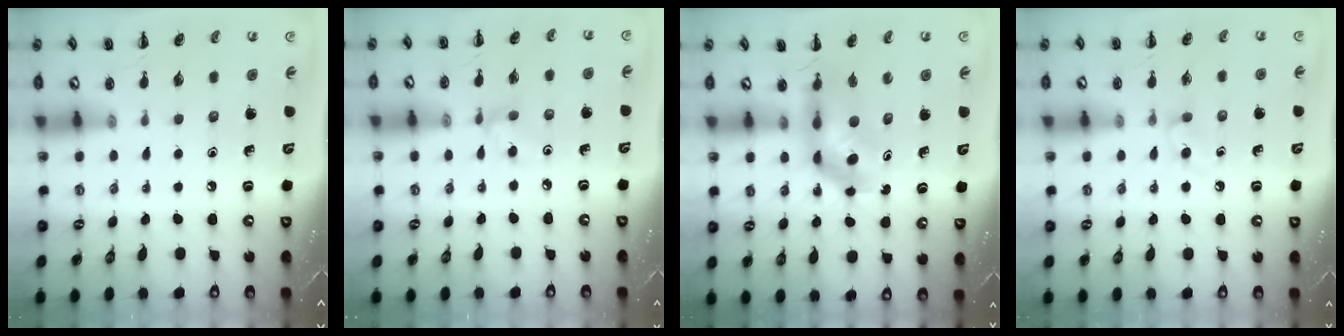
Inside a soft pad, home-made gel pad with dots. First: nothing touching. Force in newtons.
{"total": 3.4, "press": 3.2, "slide": 1.1}
{"total": 5.4, "press": 5.3, "slide": 0.8}
{"total": 2.9, "press": 2.6, "slide": 1.3}